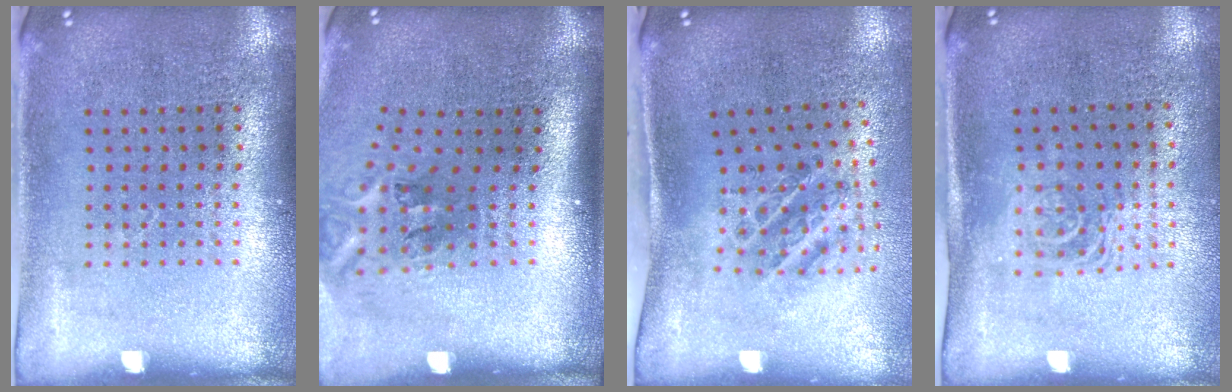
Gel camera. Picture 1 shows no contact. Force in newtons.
{"total": 2.3, "press": 1.4, "slide": 1.9}
{"total": 1.3, "press": 1.1, "slide": 0.7}
{"total": 1.7, "press": 1.3, "slide": 1.1}